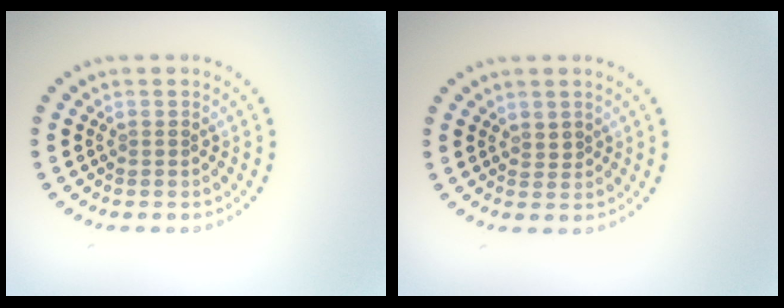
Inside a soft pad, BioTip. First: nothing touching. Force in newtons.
{"total": 0.6, "press": 0.3, "slide": 0.5}